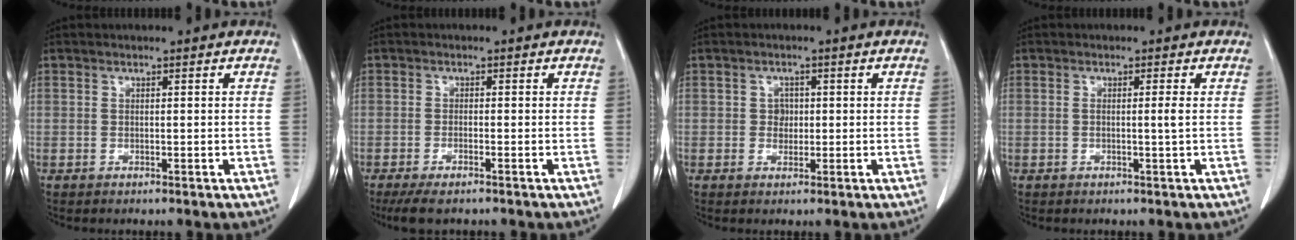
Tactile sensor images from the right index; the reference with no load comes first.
{"total": 4.3, "force": [-3.2, 0.7, 2.7], "torque": [-0.047, -0.009, -0.053]}
{"total": 1.8, "force": [0.1, 1.6, 0.9], "torque": [-0.009, 0.003, 0.001]}
{"total": 1.3, "force": [-0.1, -0.4, 1.2], "torque": [-0.020, -0.001, -0.002]}